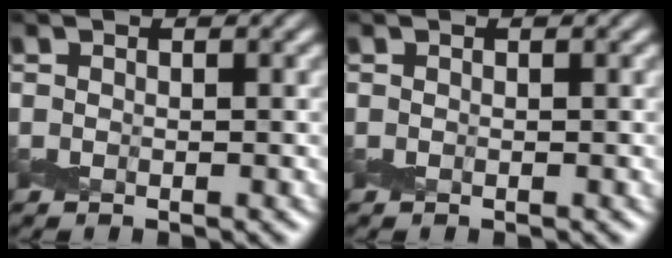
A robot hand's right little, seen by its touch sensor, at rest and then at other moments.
{"total": 0.0}